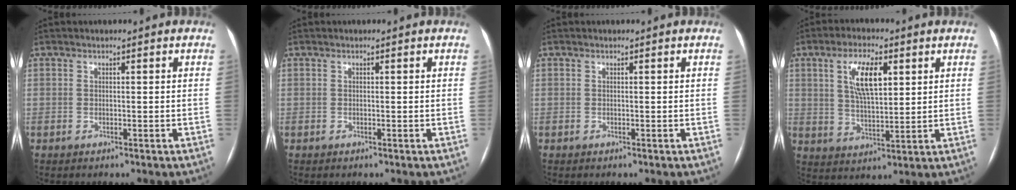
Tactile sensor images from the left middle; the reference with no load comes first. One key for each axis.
{"total": 0.0}
{"total": 0.0}
{"total": 8.4, "fx": 3.1, "fy": 2.9, "fz": 7.3, "tx": -0.139, "ty": 0.007, "tz": 0.060}